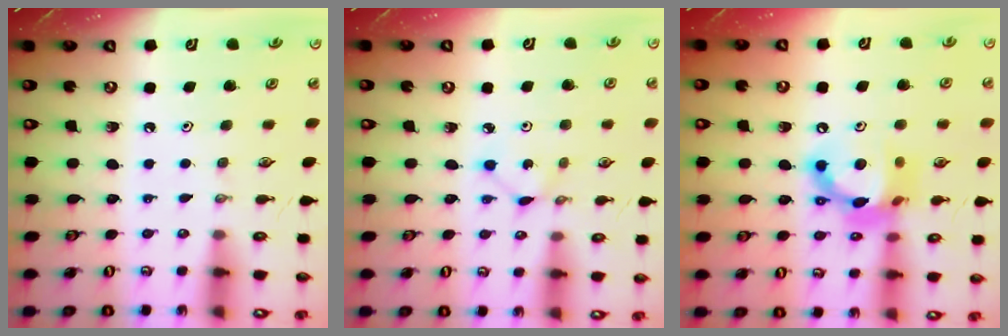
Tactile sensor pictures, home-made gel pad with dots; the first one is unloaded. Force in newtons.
{"total": 1.7, "press": 1.7, "slide": 0.1}
{"total": 14.0, "press": 13.9, "slide": 1.1}